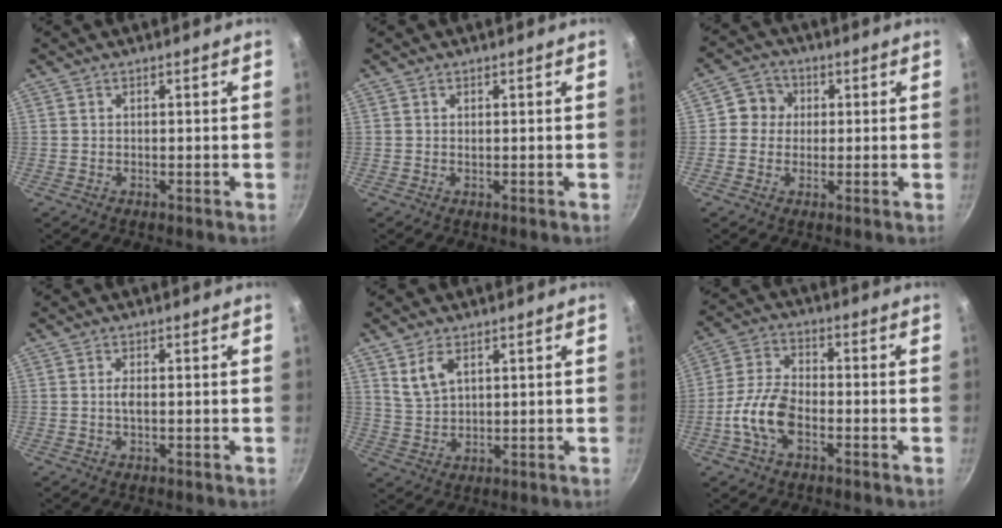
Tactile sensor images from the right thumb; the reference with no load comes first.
{"total": 0.0}
{"total": 5.2, "force": [0.6, 4.9, 1.5], "torque": [0.009, 0.009, -0.004]}
{"total": 1.6, "force": [-0.1, 0.5, 1.5], "torque": [-0.033, 0.002, -0.005]}
{"total": 5.4, "force": [2.8, 2.8, 3.7], "torque": [-0.063, -0.016, 0.063]}
{"total": 9.6, "force": [-3.3, 4.9, 7.6], "torque": [-0.149, 0.029, -0.074]}